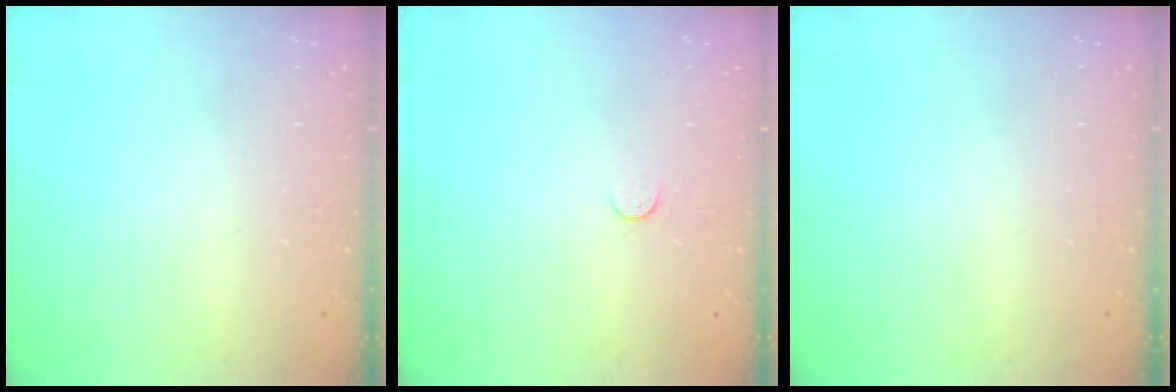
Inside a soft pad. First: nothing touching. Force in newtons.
{"total": 3.0, "press": 3.0, "slide": 0.3}
{"total": 0.0}